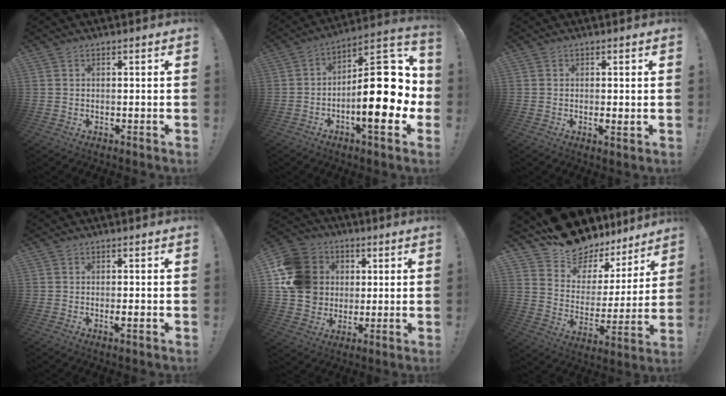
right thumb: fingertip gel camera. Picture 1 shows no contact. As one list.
[{"total": 24.9, "force": [-2.7, 9.5, 22.8], "torque": [-0.335, 0.014, -0.037]}, {"total": 1.5, "force": [0.4, 0.4, 1.4], "torque": [-0.015, -0.006, 0.005]}, {"total": 1.8, "force": [-0.5, 0.4, 1.6], "torque": [-0.022, -0.002, -0.009]}, {"total": 17.3, "force": [3.0, 15.1, 7.7], "torque": [-0.137, 0.002, 0.077]}, {"total": 12.6, "force": [11.2, 5.4, 2.2], "torque": [-0.053, -0.096, 0.199]}]